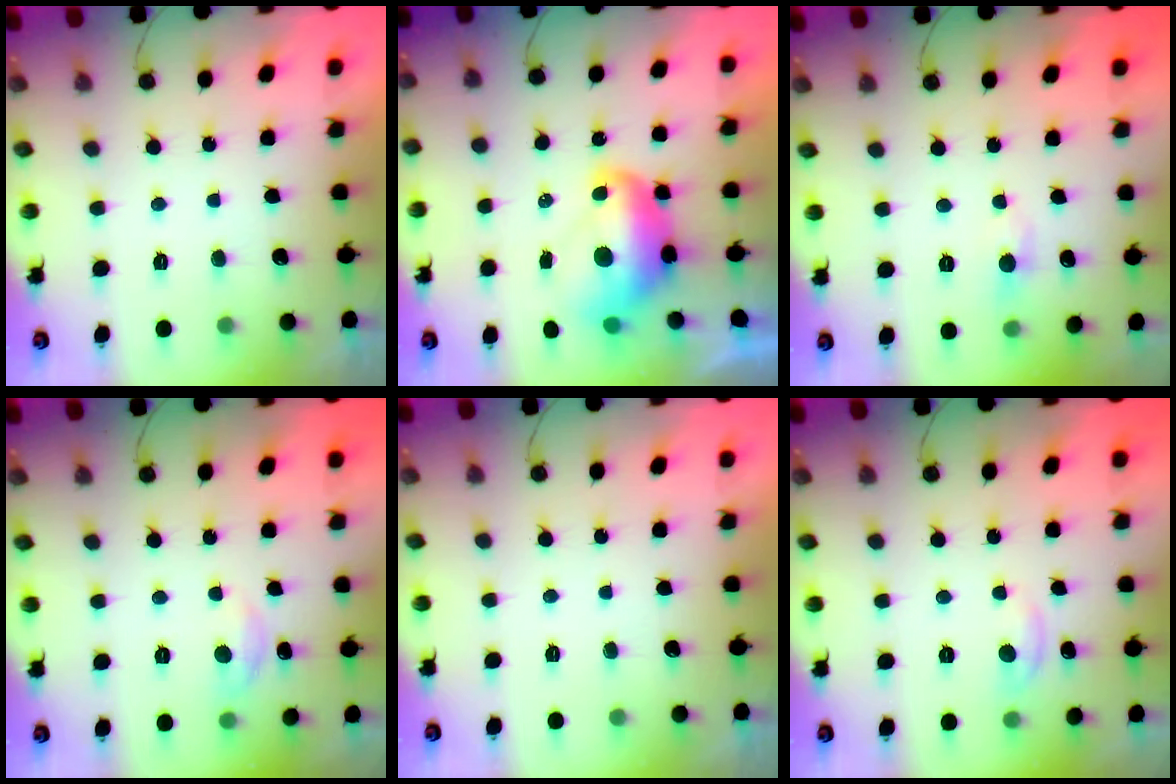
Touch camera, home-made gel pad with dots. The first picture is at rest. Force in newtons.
{"total": 11.3, "press": 11.2, "slide": 1.2}
{"total": 3.7, "press": 3.7, "slide": 0.3}
{"total": 3.9, "press": 3.8, "slide": 0.5}
{"total": 0.0}
{"total": 3.1, "press": 3.1, "slide": 0.2}